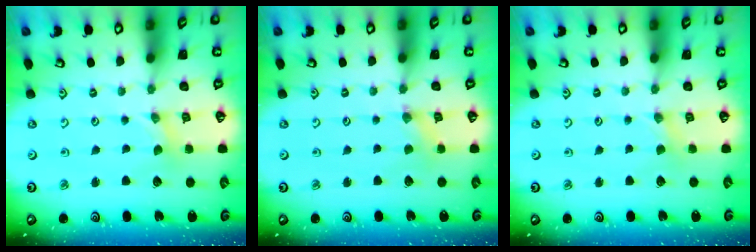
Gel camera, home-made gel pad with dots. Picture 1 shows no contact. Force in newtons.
{"total": 1.0, "press": 1.0, "slide": 0.1}
{"total": 1.7, "press": 1.7, "slide": 0.3}